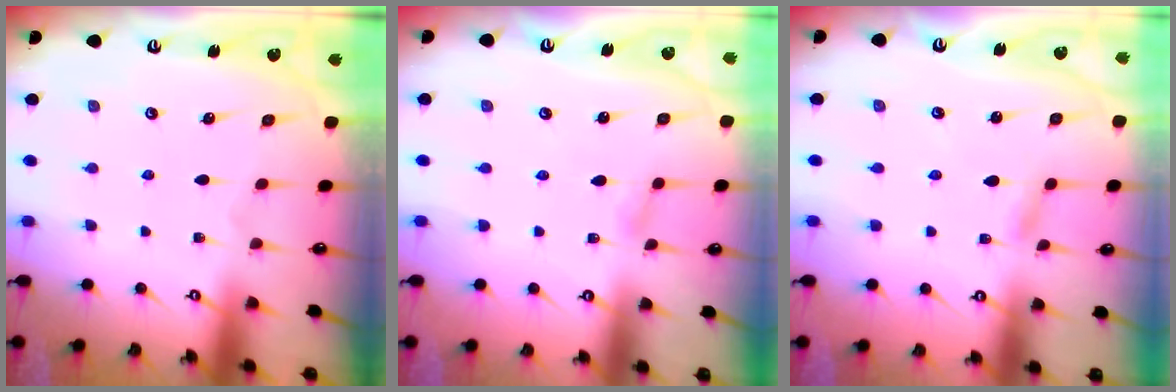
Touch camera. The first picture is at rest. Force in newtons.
{"total": 1.9, "press": 1.8, "slide": 0.3}
{"total": 1.6, "press": 1.6, "slide": 0.2}